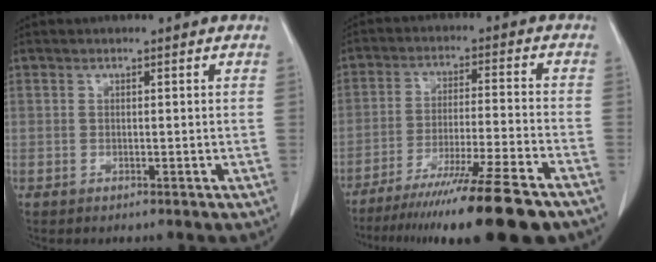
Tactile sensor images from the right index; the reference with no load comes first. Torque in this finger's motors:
{"motor_torque": [2.15, -0.01, 0.42, 0.21]}